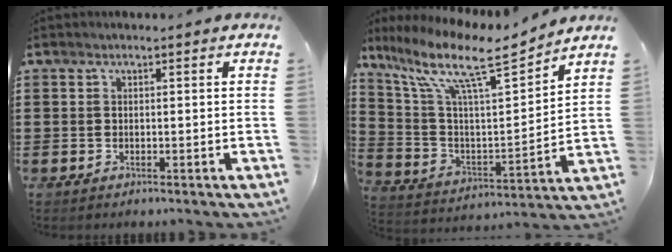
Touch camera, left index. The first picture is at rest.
{"total": 12.1, "force": [8.5, 2.6, 8.2], "torque": [-0.182, -0.048, 0.137]}